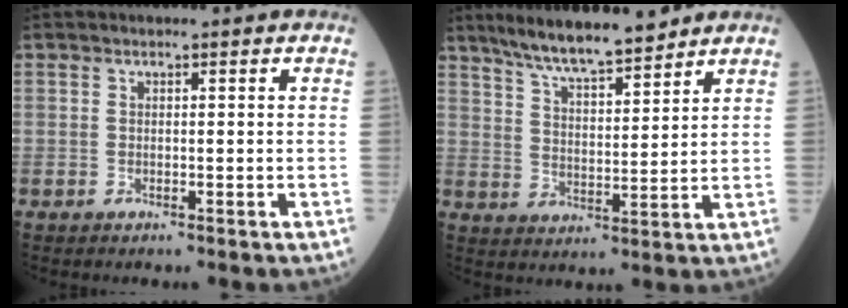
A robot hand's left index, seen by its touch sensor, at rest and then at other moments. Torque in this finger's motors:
{"motor_torque": [0.10, -0.45, 0.20, 0.04]}